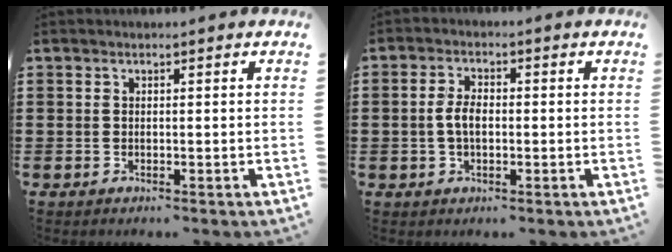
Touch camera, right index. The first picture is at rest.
{"total": 3.8, "force": [-0.3, 2.0, 3.2], "torque": [-0.075, 0.000, -0.012]}